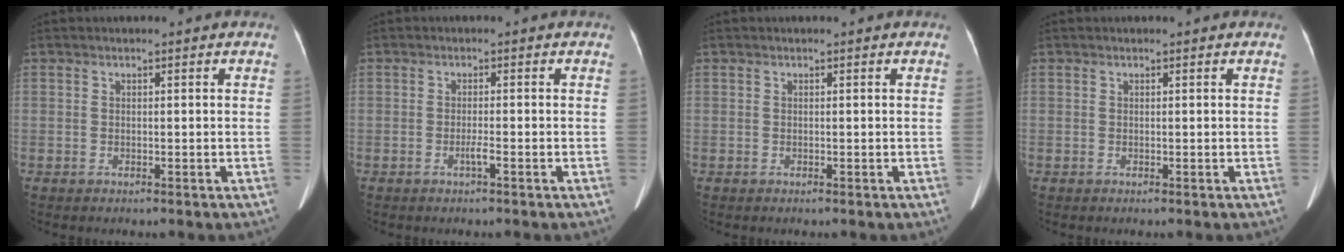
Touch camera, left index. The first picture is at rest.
{"total": 1.2, "force": [-0.7, -0.1, 1.0], "torque": [-0.023, 0.000, -0.012]}
{"total": 0.0}
{"total": 0.0}